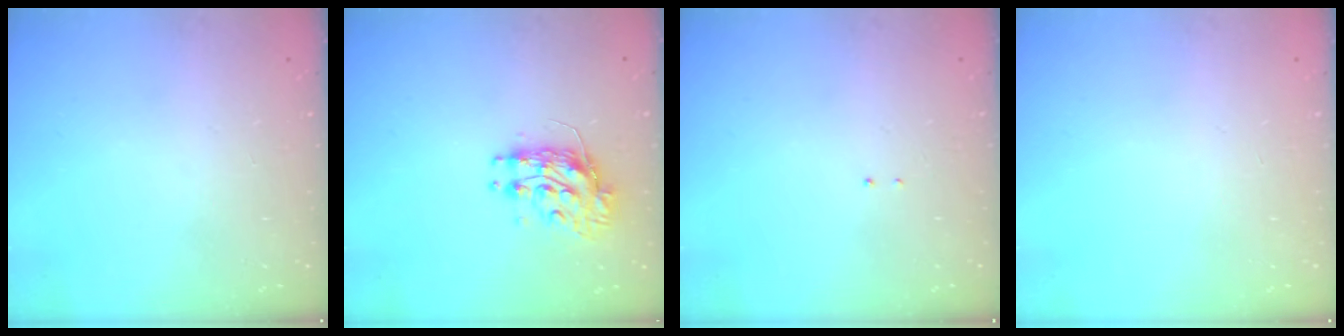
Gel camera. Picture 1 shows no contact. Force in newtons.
{"total": 9.3, "press": 9.2, "slide": 0.6}
{"total": 1.3, "press": 1.2, "slide": 0.6}
{"total": 0.0}